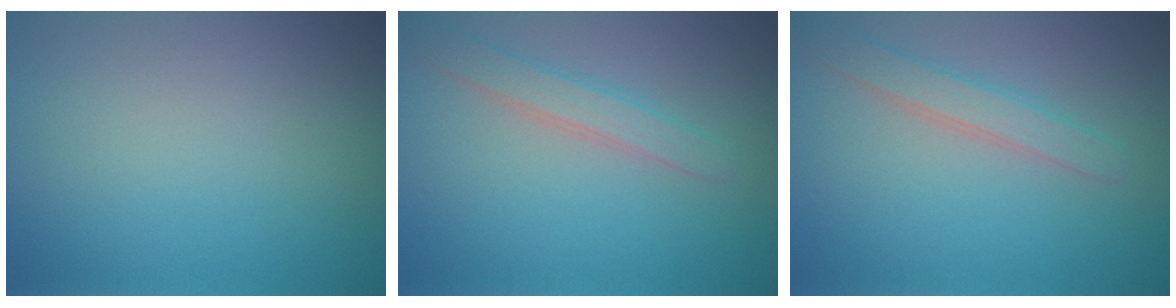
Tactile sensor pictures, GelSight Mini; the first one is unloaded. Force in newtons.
{"total": 2.3, "press": 2.3, "slide": 0.1}
{"total": 2.3, "press": 2.3, "slide": 0.1}